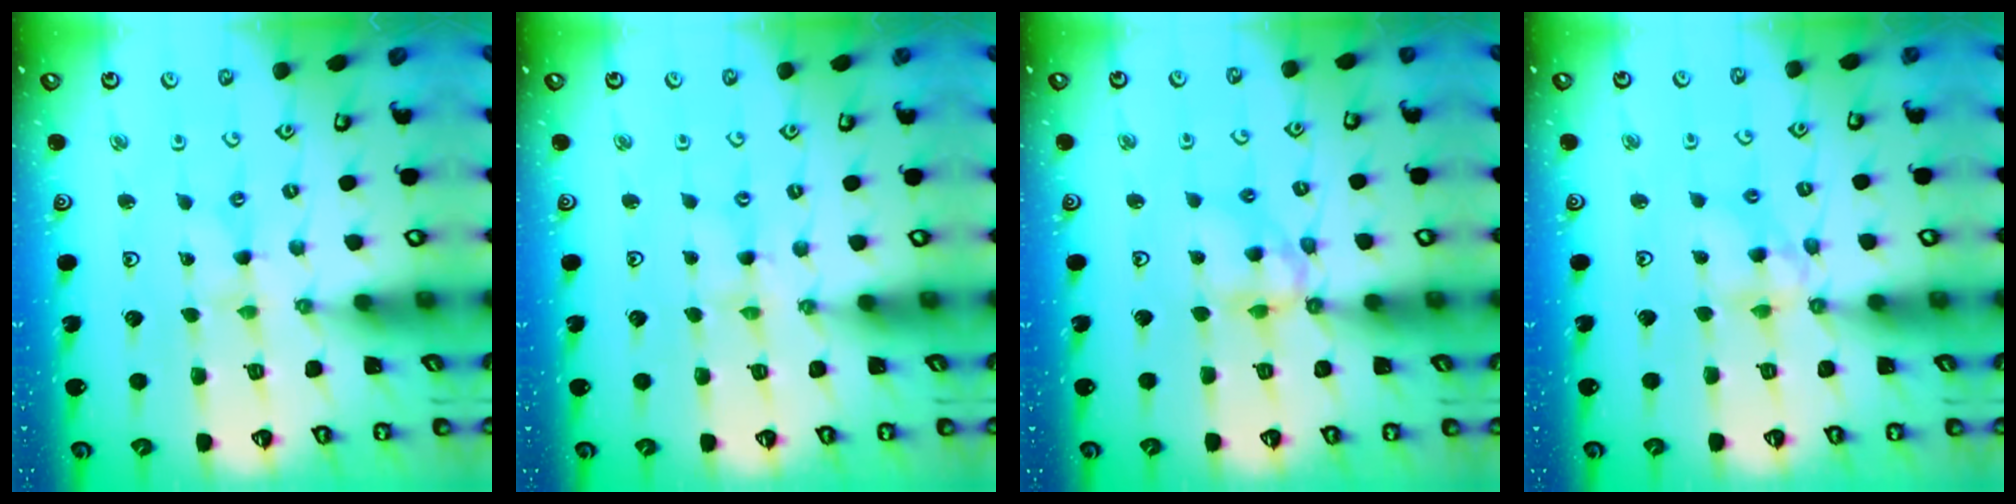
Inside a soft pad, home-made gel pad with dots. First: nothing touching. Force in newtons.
{"total": 0.7, "press": 0.7, "slide": 0.2}
{"total": 8.6, "press": 8.5, "slide": 1.0}
{"total": 7.8, "press": 7.7, "slide": 0.7}